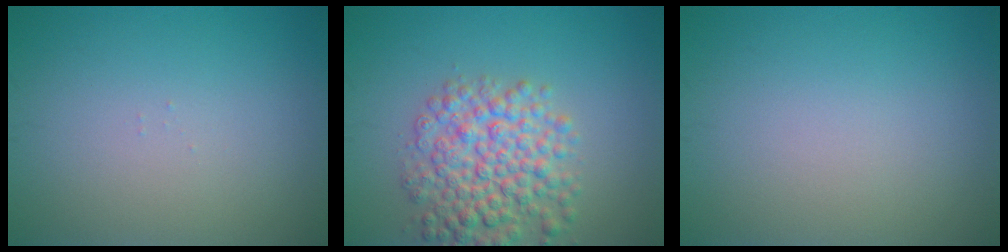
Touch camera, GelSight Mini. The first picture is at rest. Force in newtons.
{"total": 6.5, "press": 6.5, "slide": 0.2}
{"total": 0.0}